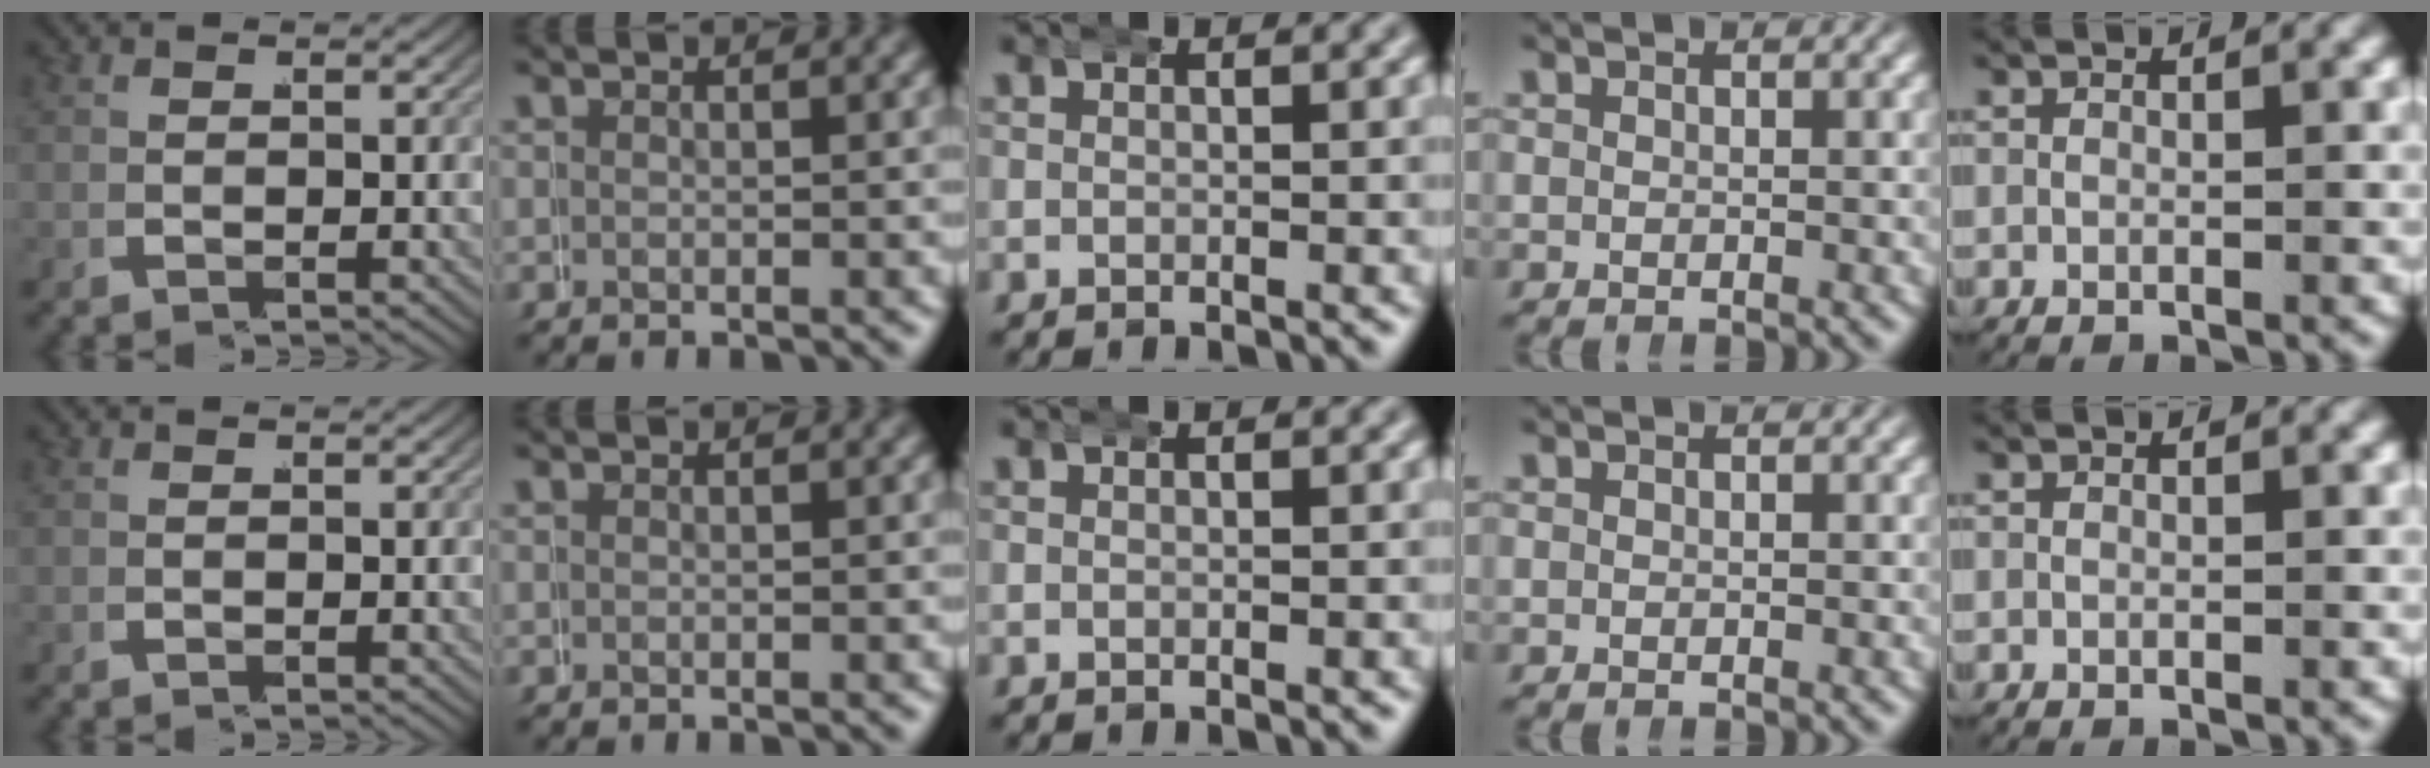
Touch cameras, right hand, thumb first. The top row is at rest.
{}